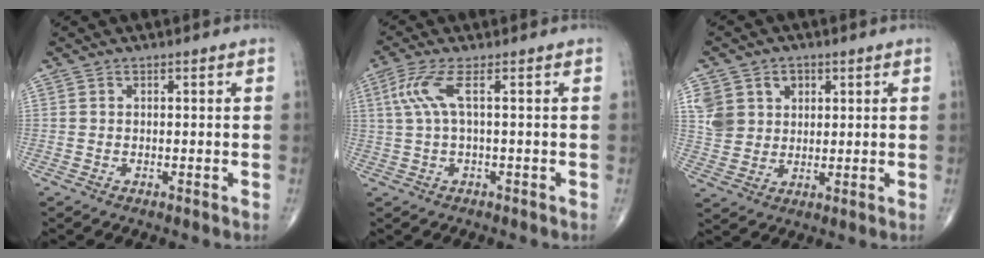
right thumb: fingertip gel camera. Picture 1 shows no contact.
{"total": 4.9, "force": [1.2, 0.6, 4.8], "torque": [-0.138, 0.013, 0.028]}
{"total": 8.2, "force": [3.0, 6.8, 3.4], "torque": [-0.041, -0.006, 0.062]}